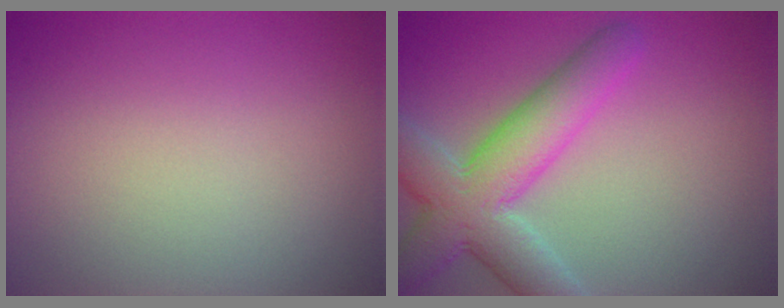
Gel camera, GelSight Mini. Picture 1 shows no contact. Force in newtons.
{"total": 7.3, "press": 7.3, "slide": 0.3}